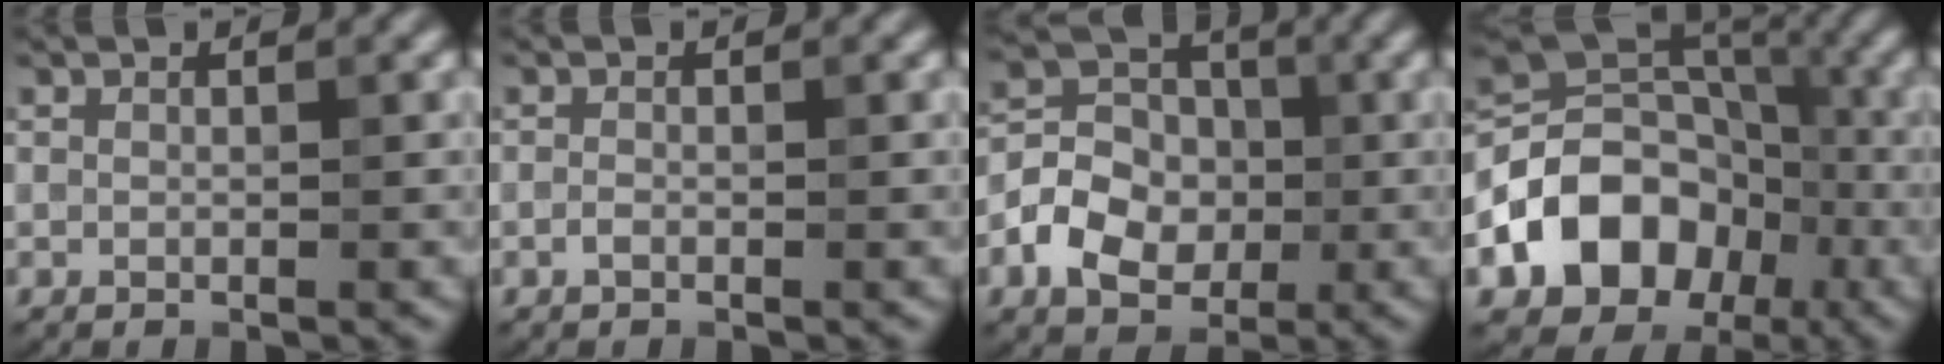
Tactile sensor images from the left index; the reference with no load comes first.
{"total": 0.6, "force": [-0.3, 0.2, 0.4], "torque": [-0.009, 0.000, -0.008]}
{"total": 5.9, "force": [-1.8, 4.7, 3.2], "torque": [-0.054, 0.003, -0.043]}
{"total": 10.4, "force": [-3.7, 8.0, 5.5], "torque": [-0.072, 0.009, -0.074]}